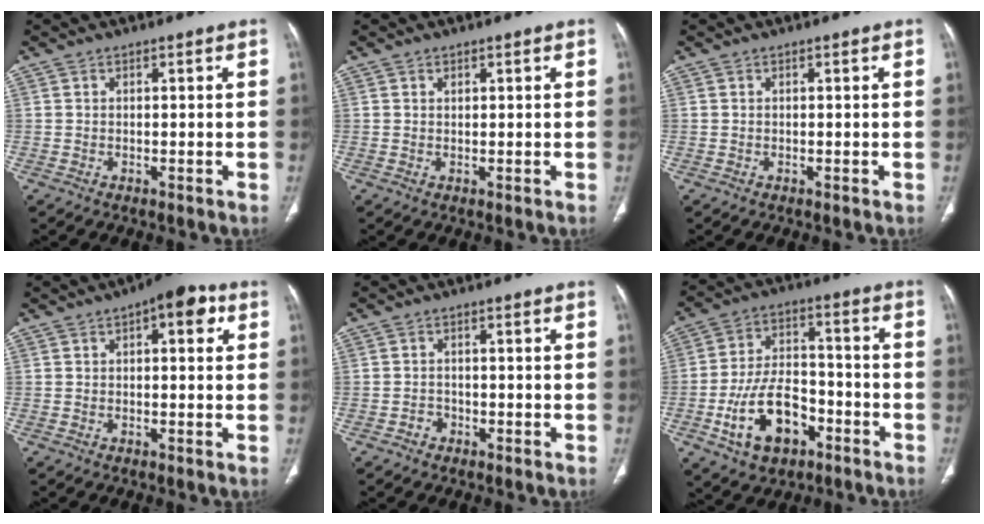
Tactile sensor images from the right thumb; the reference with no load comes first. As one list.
[{"total": 0.6, "force": [0.4, 0.4, 0.3], "torque": [0.003, -0.003, 0.006]}, {"total": 0.0}, {"total": 7.0, "force": [2.7, 3.1, 5.6], "torque": [-0.052, 0.012, 0.026]}, {"total": 1.6, "force": [-0.9, 1.3, 0.3], "torque": [0.000, 0.008, -0.020]}, {"total": 14.3, "force": [-6.1, 8.7, 9.6], "torque": [-0.157, 0.038, -0.101]}]